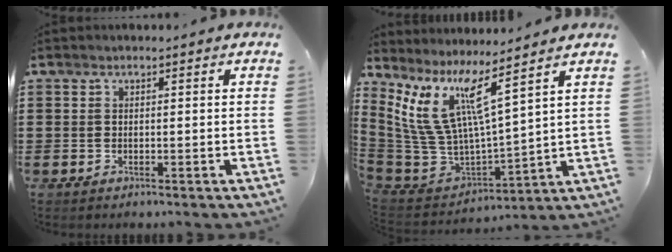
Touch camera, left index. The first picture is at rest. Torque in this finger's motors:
{"motor_torque": [1.60, 0.42, 0.47, 0.21]}